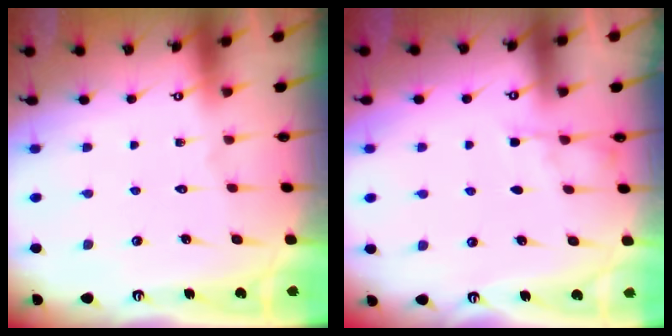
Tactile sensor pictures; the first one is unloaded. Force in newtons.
{"total": 2.2, "press": 2.2, "slide": 0.3}